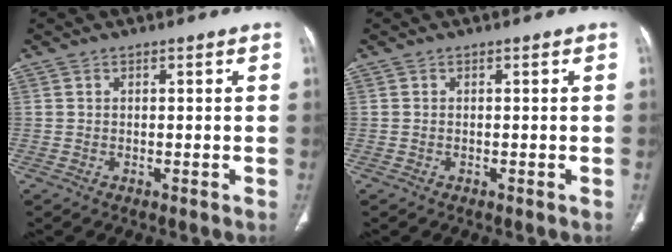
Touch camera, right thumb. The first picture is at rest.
{"total": 0.0}